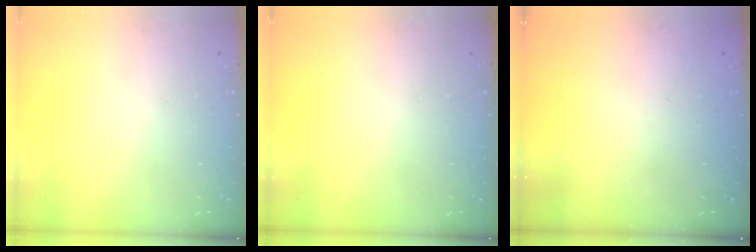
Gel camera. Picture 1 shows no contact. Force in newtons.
{"total": 0.0}
{"total": 2.3, "press": 2.2, "slide": 0.7}